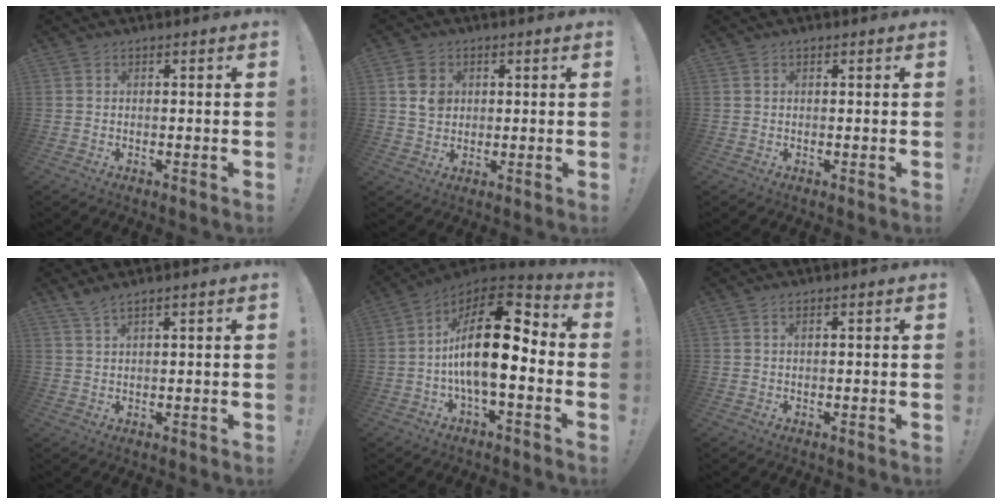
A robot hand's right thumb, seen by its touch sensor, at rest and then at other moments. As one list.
[{"total": 7.0, "force": [2.2, 6.0, 2.9], "torque": [-0.041, 0.000, 0.043]}, {"total": 0.5, "force": [0.4, 0.1, 0.3], "torque": [-0.014, 0.004, 0.009]}, {"total": 2.9, "force": [2.2, 0.1, 1.8], "torque": [-0.046, -0.005, 0.041]}, {"total": 20.3, "force": [-0.4, 8.7, 18.4], "torque": [-0.323, 0.011, -0.003]}, {"total": 1.2, "force": [0.7, 0.3, 0.9], "torque": [-0.022, 0.002, 0.012]}]